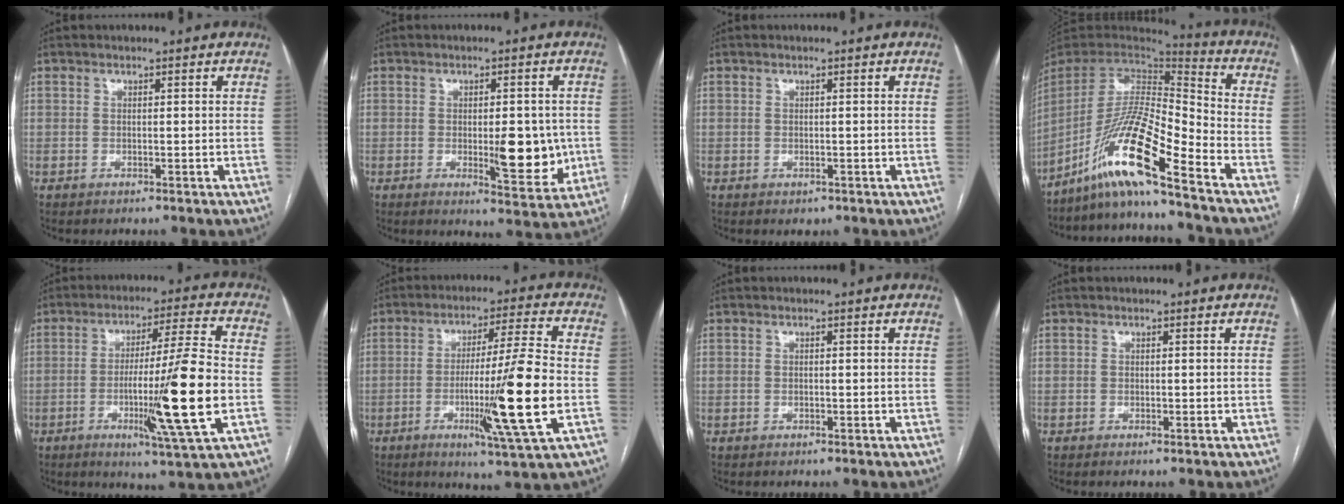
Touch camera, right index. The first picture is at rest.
{"total": 8.2, "force": [-0.9, 2.7, 7.7], "torque": [-0.099, -0.011, -0.004]}
{"total": 1.4, "force": [-0.5, 1.1, 0.6], "torque": [-0.003, 0.002, 0.001]}
{"total": 15.5, "force": [-10.6, 0.0, 11.3], "torque": [-0.217, 0.001, -0.197]}
{"total": 16.1, "force": [-3.5, -1.1, 15.6], "torque": [-0.263, -0.020, -0.062]}
{"total": 15.7, "force": [-3.5, -1.2, 15.3], "torque": [-0.260, -0.022, -0.063]}
{"total": 0.0}
{"total": 0.0}